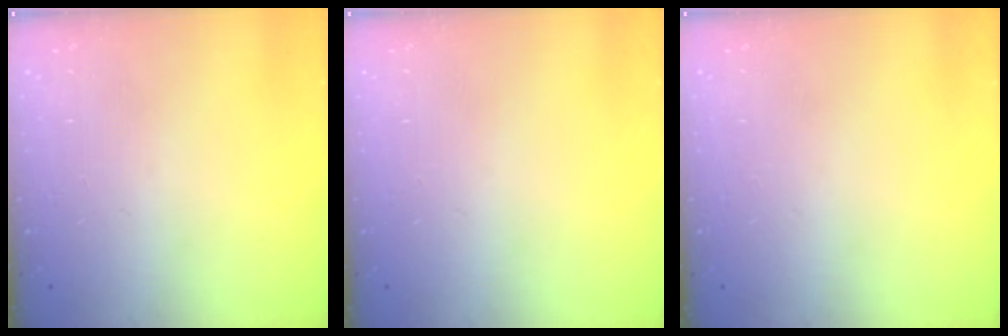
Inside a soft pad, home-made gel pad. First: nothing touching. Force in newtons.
{"total": 0.0}
{"total": 0.0}